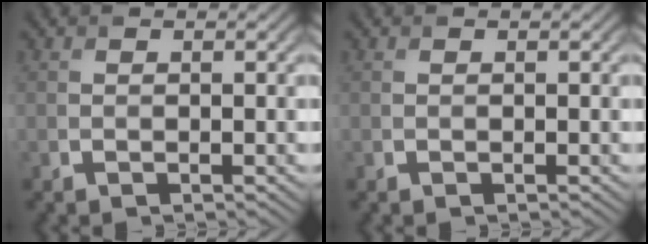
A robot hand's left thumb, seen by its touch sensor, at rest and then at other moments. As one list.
[{"total": 0.0}]